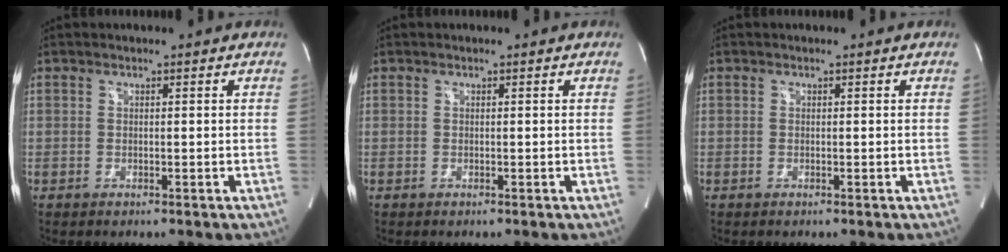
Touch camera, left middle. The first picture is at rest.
{"total": 0.0}
{"total": 0.0}